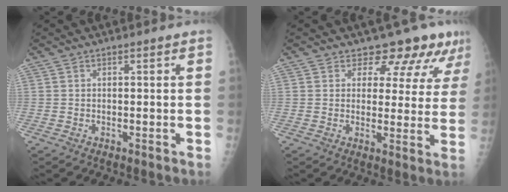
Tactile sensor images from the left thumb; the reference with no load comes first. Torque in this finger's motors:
{"motor_torque": [-0.03, 0.11, -0.06, -0.27, 0.04]}